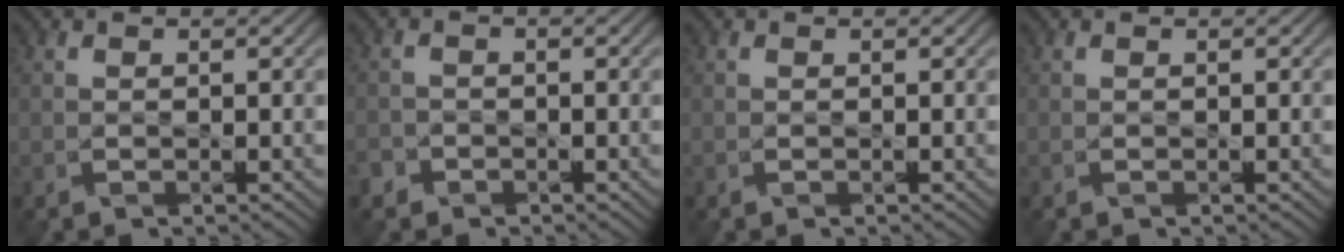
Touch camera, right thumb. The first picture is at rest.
{"total": 1.6, "force": [-1.2, 1.1, 0.3], "torque": [-0.006, 0.000, -0.030]}
{"total": 0.0}
{"total": 0.0}